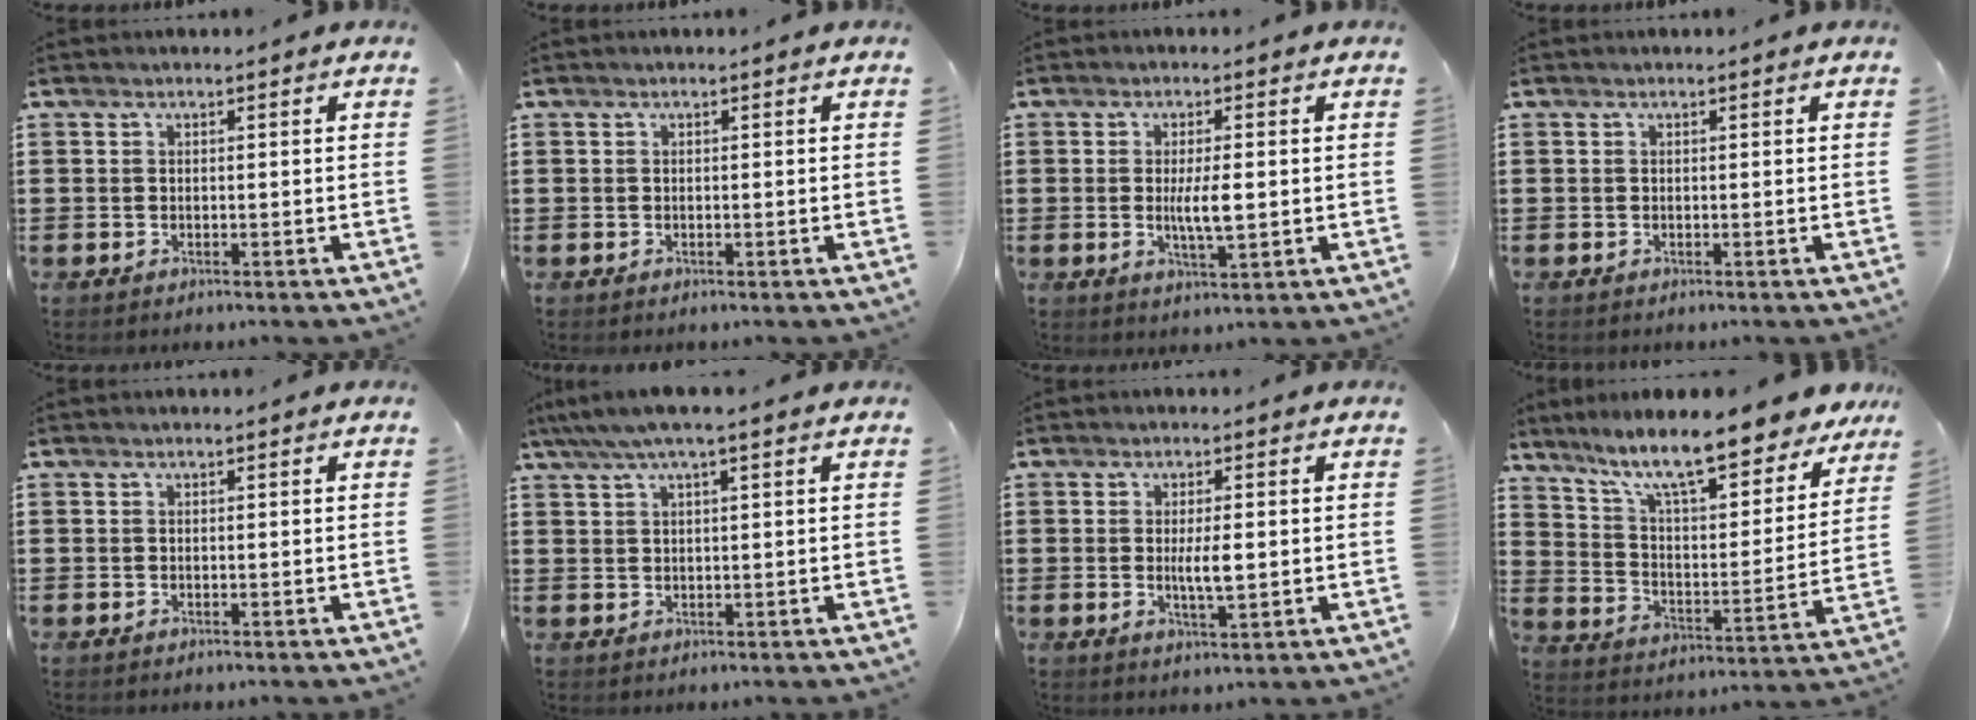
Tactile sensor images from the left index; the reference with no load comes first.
{"total": 0.0}
{"total": 4.8, "force": [0.0, 1.1, 4.7], "torque": [-0.092, -0.005, -0.002]}
{"total": 0.0}
{"total": 0.0}
{"total": 3.3, "force": [1.9, 0.3, 2.7], "torque": [-0.054, 0.005, 0.033]}
{"total": 4.1, "force": [0.1, 1.0, 4.0], "torque": [-0.064, -0.005, 0.000]}
{"total": 11.2, "force": [9.4, 1.0, 6.1], "torque": [-0.145, -0.059, 0.158]}